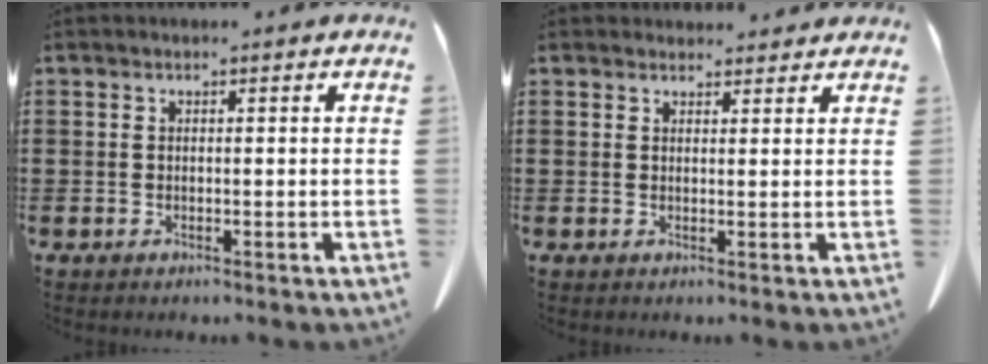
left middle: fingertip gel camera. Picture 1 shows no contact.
{"total": 1.8, "force": [1.7, 0.5, 0.1], "torque": [0.002, -0.001, 0.032]}